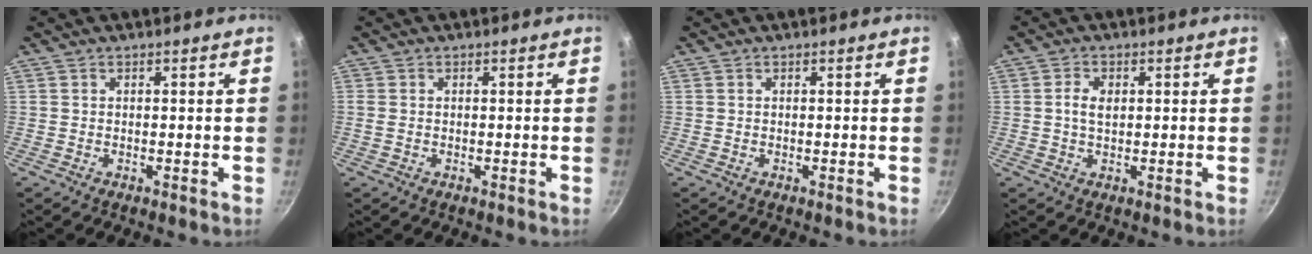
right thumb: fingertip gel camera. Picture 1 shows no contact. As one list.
[{"total": 1.2, "force": [-0.1, 0.8, 0.9], "torque": [-0.027, -0.001, -0.001]}, {"total": 0.0}, {"total": 3.0, "force": [0.4, 1.9, 2.4], "torque": [-0.044, -0.001, 0.007]}]